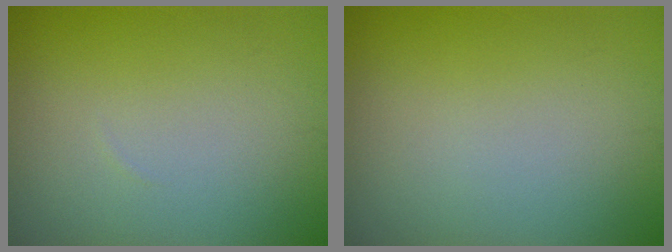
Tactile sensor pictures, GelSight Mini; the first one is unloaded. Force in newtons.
{"total": 0.0}